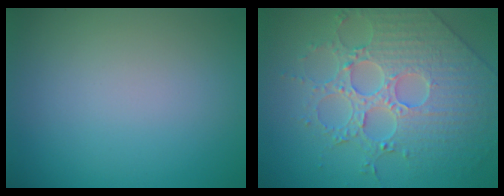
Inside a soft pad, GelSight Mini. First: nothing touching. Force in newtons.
{"total": 5.2, "press": 5.1, "slide": 1.2}